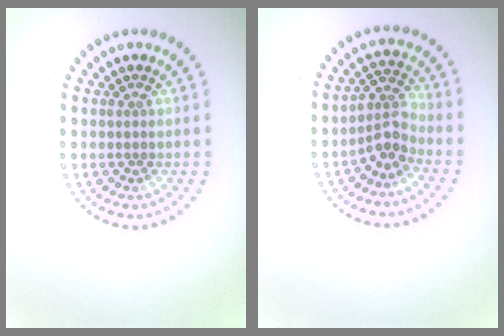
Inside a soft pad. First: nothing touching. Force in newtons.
{"total": 2.7, "press": 2.1, "slide": 1.7}